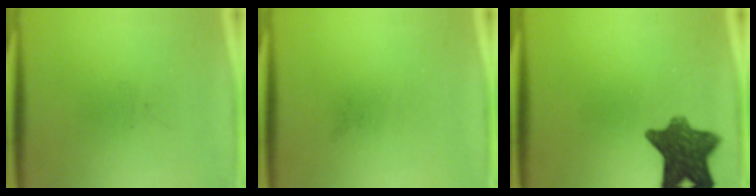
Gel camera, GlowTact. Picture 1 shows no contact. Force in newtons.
{"total": 0.0}
{"total": 10.1}